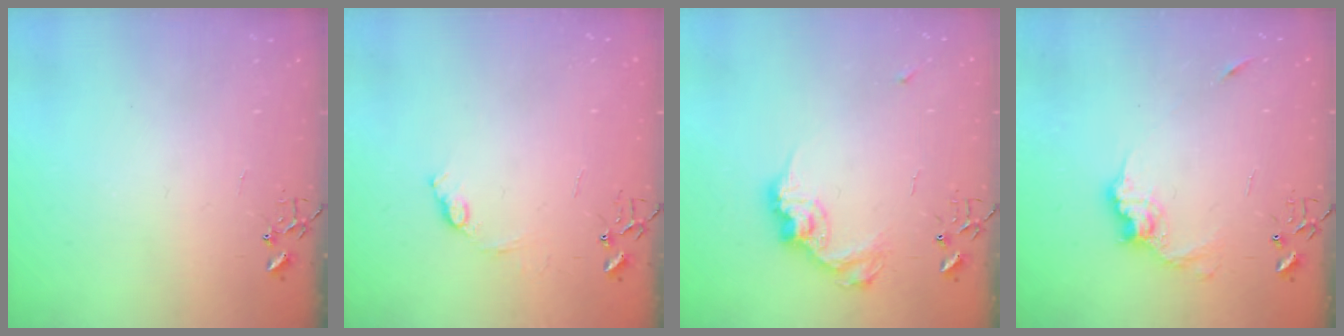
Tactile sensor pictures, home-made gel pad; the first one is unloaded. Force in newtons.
{"total": 7.2, "press": 7.1, "slide": 0.8}
{"total": 13.5, "press": 13.5, "slide": 0.8}
{"total": 11.5, "press": 11.5, "slide": 0.8}